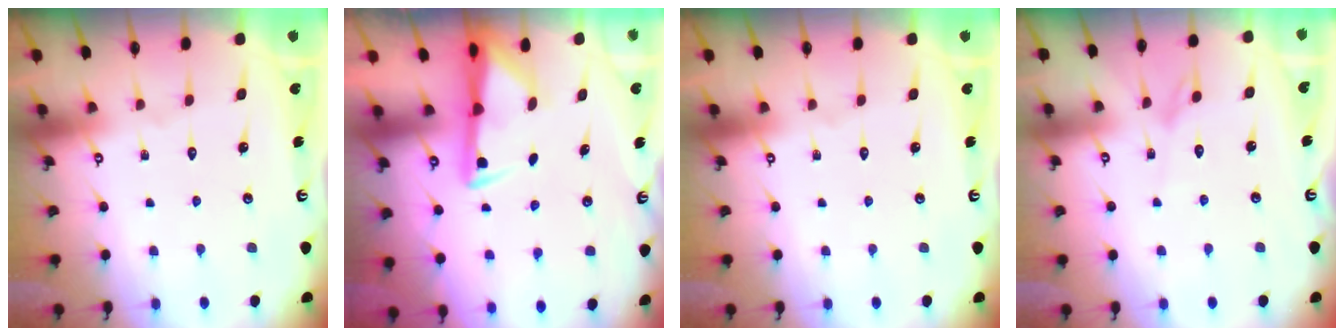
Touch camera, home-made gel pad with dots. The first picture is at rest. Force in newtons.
{"total": 2.8, "press": 2.8, "slide": 0.5}
{"total": 0.0}
{"total": 2.5, "press": 2.5, "slide": 0.3}